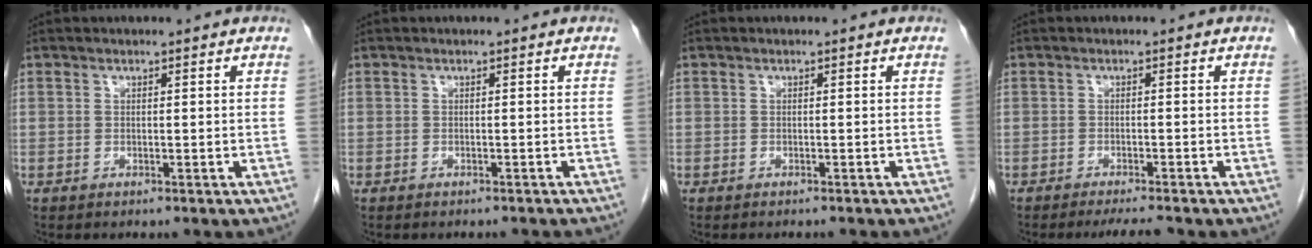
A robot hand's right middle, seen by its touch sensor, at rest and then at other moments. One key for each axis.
{"total": 3.4, "fx": -3.2, "fy": 0.7, "fz": 1.0, "tx": -0.017, "ty": -0.006, "tz": -0.036}
{"total": 2.0, "fx": -1.9, "fy": 0.2, "fz": 0.7, "tx": -0.012, "ty": -0.001, "tz": -0.021}
{"total": 4.0, "fx": -3.5, "fy": 0.0, "fz": 1.9, "tx": -0.023, "ty": -0.008, "tz": -0.052}